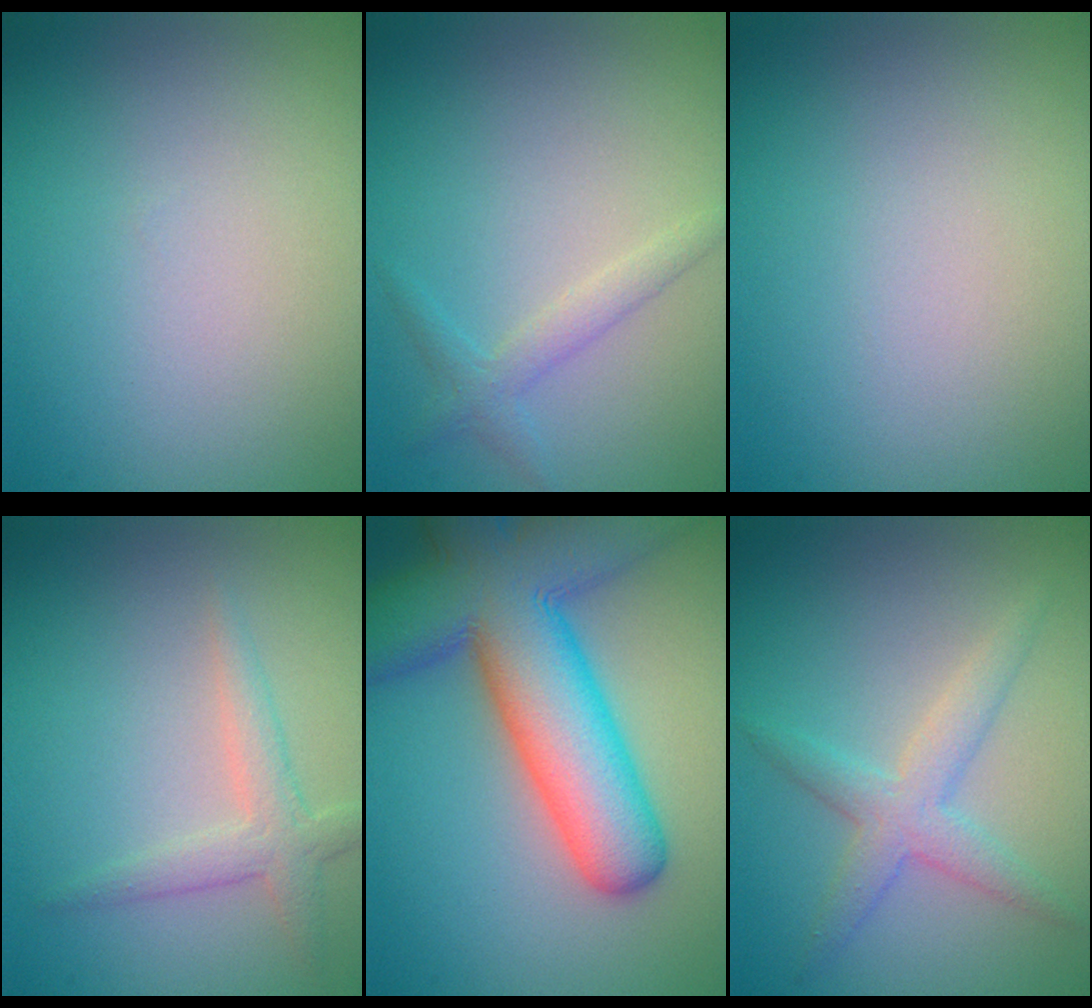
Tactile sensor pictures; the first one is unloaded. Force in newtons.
{"total": 1.7, "press": 1.7, "slide": 0.1}
{"total": 0.0}
{"total": 2.5, "press": 2.5, "slide": 0.1}
{"total": 13.1, "press": 13.1, "slide": 0.7}
{"total": 3.0, "press": 3.0, "slide": 0.1}